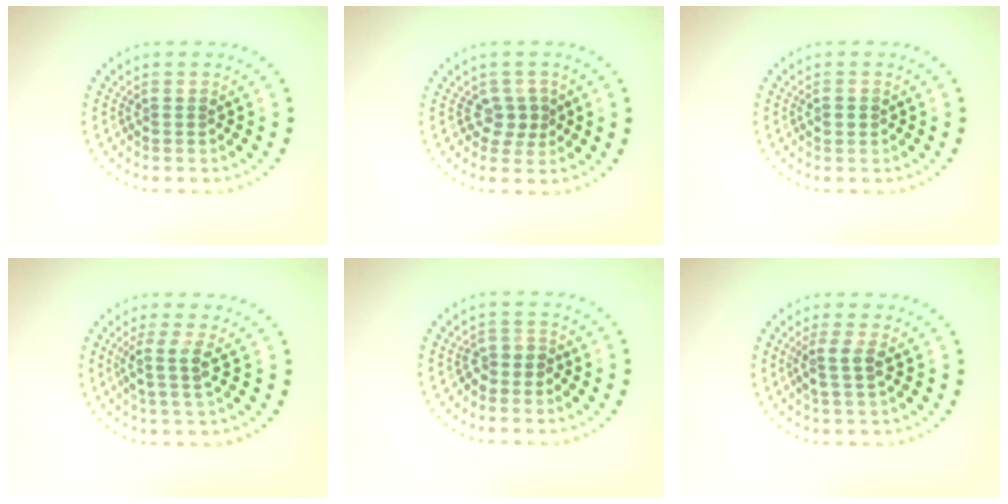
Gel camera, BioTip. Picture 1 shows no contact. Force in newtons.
{"total": 1.9, "press": 1.5, "slide": 1.1}
{"total": 1.3, "press": 1.3, "slide": 0.1}
{"total": 2.5, "press": 1.9, "slide": 1.6}
{"total": 1.7, "press": 1.4, "slide": 1.0}
{"total": 2.0, "press": 1.7, "slide": 1.1}